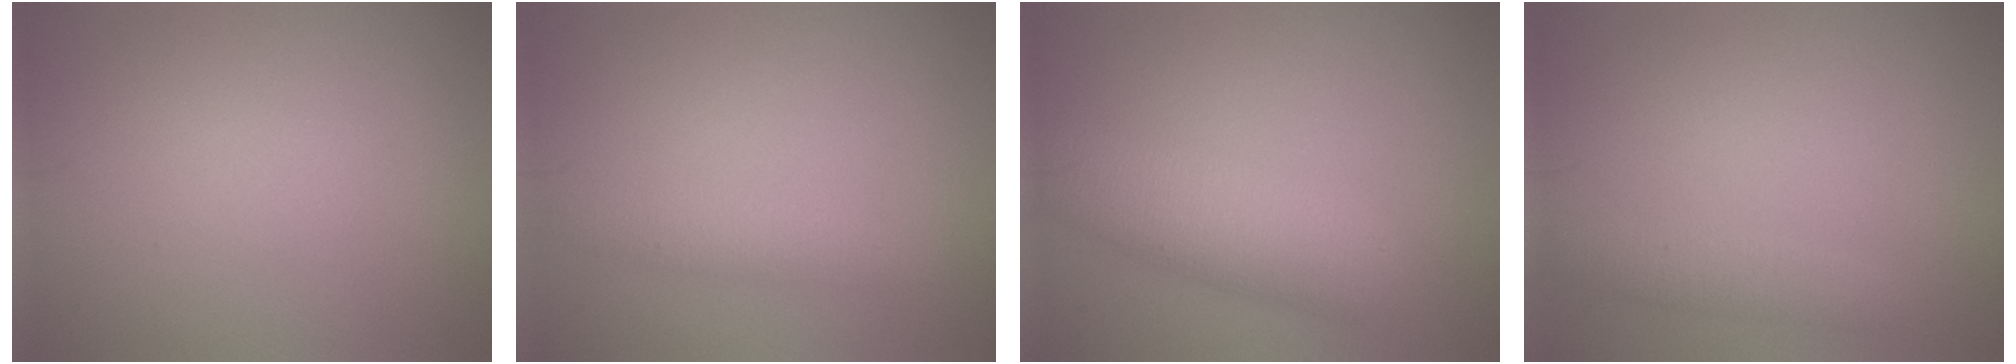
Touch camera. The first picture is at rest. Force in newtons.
{"total": 2.0, "press": 2.0, "slide": 0.2}
{"total": 5.6, "press": 5.6, "slide": 0.2}
{"total": 1.6, "press": 1.6, "slide": 0.0}